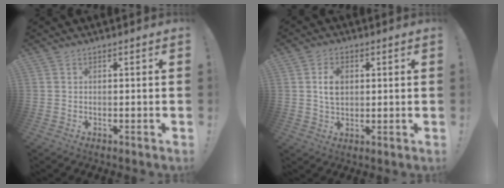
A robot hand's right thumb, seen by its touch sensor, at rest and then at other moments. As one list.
[{"total": 6.2, "force": [1.1, 4.5, 4.1], "torque": [-0.054, 0.001, 0.019]}]